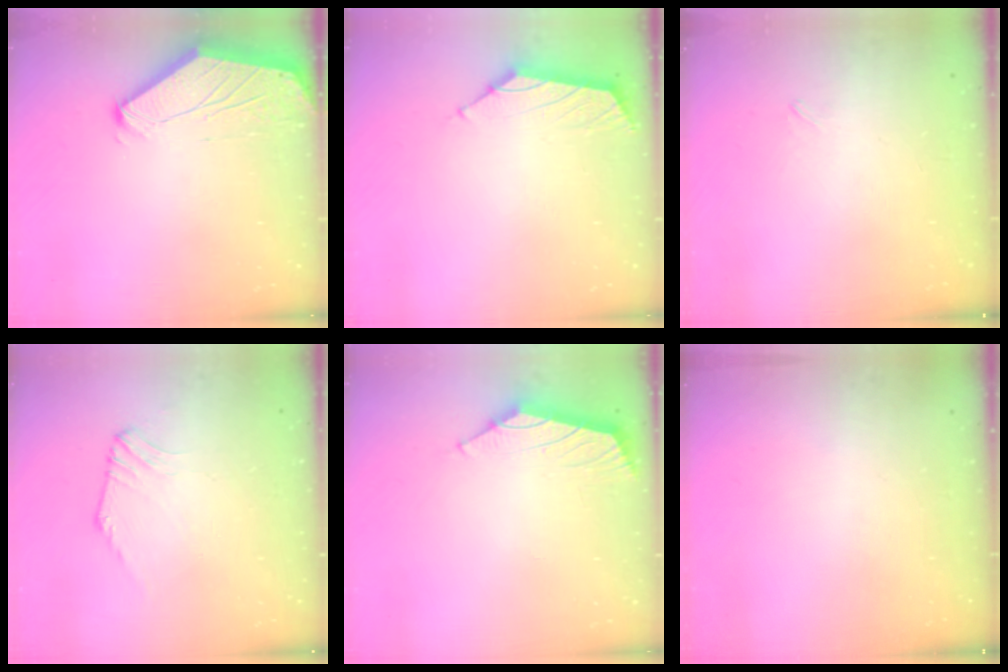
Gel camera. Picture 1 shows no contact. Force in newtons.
{"total": 1.6, "press": 1.4, "slide": 0.6}
{"total": 2.8, "press": 2.7, "slide": 0.6}
{"total": 1.4, "press": 1.4, "slide": 0.4}
{"total": 2.3, "press": 2.2, "slide": 0.6}
{"total": 0.0}